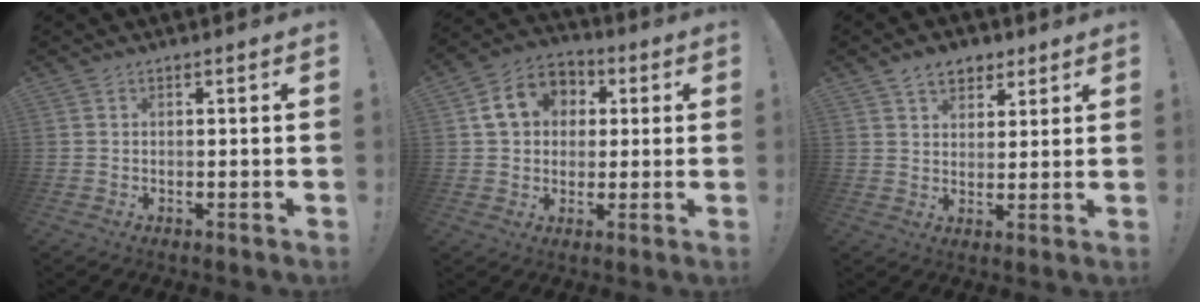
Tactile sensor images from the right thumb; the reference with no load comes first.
{"total": 12.6, "force": [3.3, 10.5, 6.2], "torque": [-0.084, 0.005, 0.069]}
{"total": 7.3, "force": [4.4, 5.1, 2.9], "torque": [-0.042, -0.016, 0.083]}